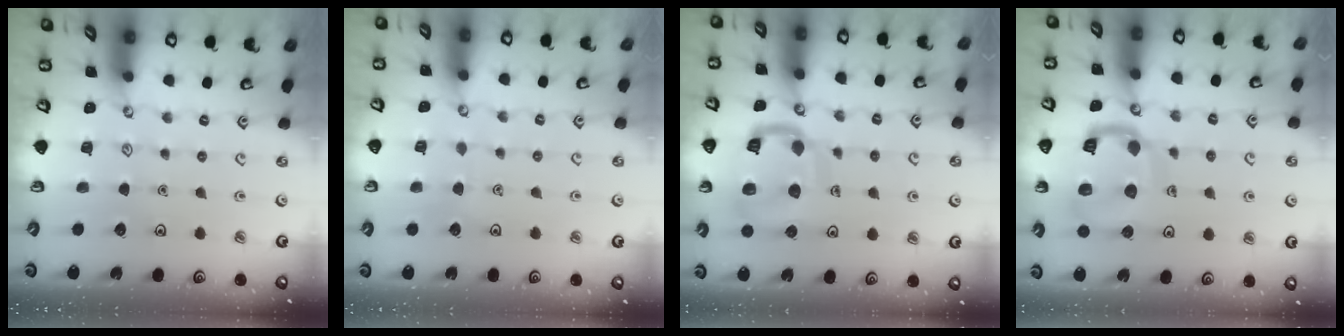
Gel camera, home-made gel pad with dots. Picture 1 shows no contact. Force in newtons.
{"total": 1.3, "press": 1.3, "slide": 0.1}
{"total": 13.1, "press": 13.0, "slide": 1.5}
{"total": 14.5, "press": 14.4, "slide": 1.6}